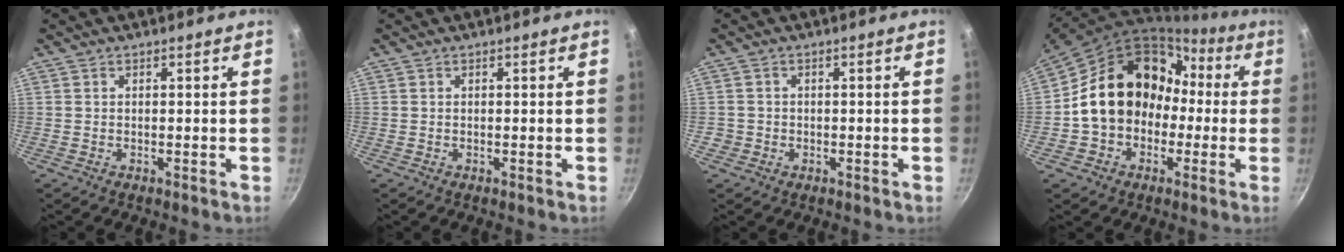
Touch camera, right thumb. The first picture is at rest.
{"total": 0.0}
{"total": 1.7, "force": [-0.5, 1.5, 0.3], "torque": [0.002, 0.010, -0.006]}
{"total": 19.0, "force": [-0.4, 15.4, 11.0], "torque": [-0.160, 0.074, -0.003]}